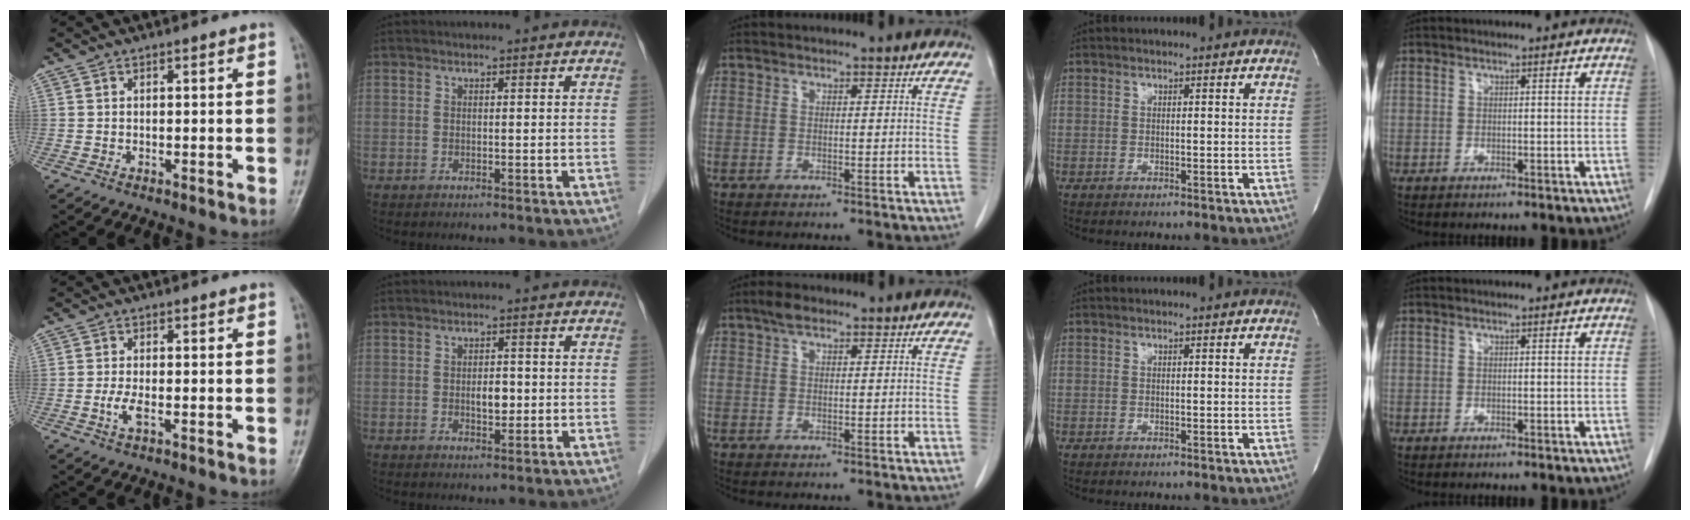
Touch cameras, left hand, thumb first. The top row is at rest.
{"thumb": {"total": 2.9, "force": [-0.7, 1.0, 2.6], "torque": [-0.058, 0.004, -0.014]}, "index": {"total": 2.4, "force": [-0.2, 1.3, 2.0], "torque": [-0.033, 0.001, -0.002]}, "middle": {"total": 2.2, "force": [1.5, 0.9, 1.4], "torque": [-0.029, 0.013, 0.025]}}